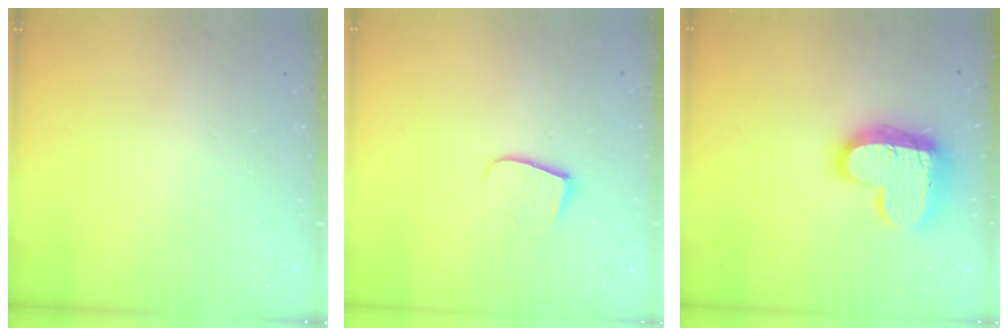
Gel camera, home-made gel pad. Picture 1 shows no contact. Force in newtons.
{"total": 7.7, "press": 7.7, "slide": 0.6}
{"total": 17.7, "press": 17.7, "slide": 1.3}